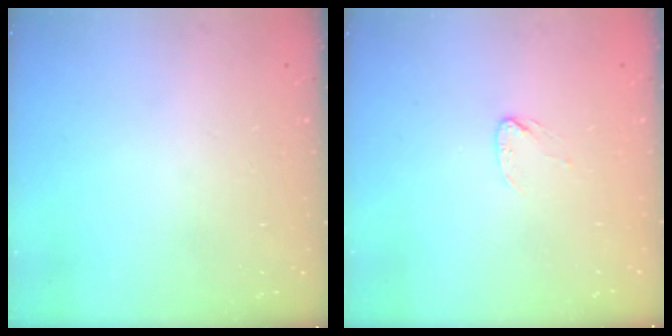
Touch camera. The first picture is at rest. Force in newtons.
{"total": 2.7, "press": 2.7, "slide": 0.2}